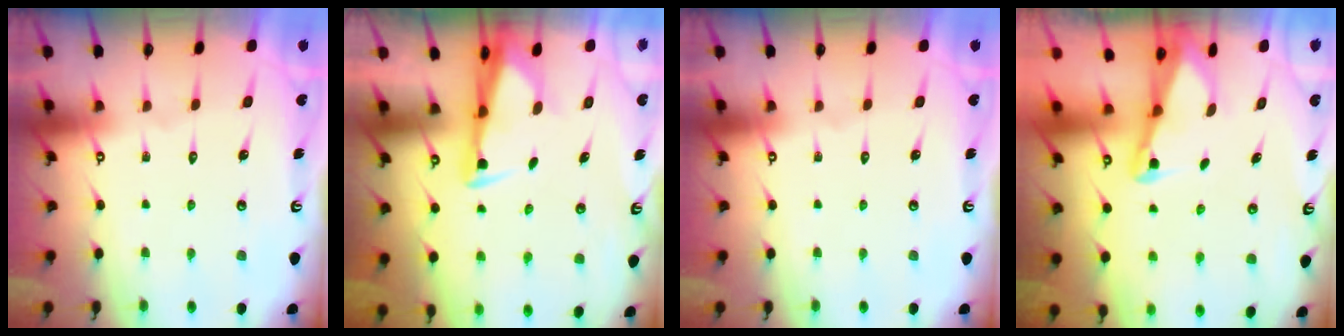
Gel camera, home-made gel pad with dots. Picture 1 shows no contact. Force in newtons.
{"total": 3.0, "press": 2.8, "slide": 0.9}
{"total": 0.0}
{"total": 2.1, "press": 2.1, "slide": 0.3}